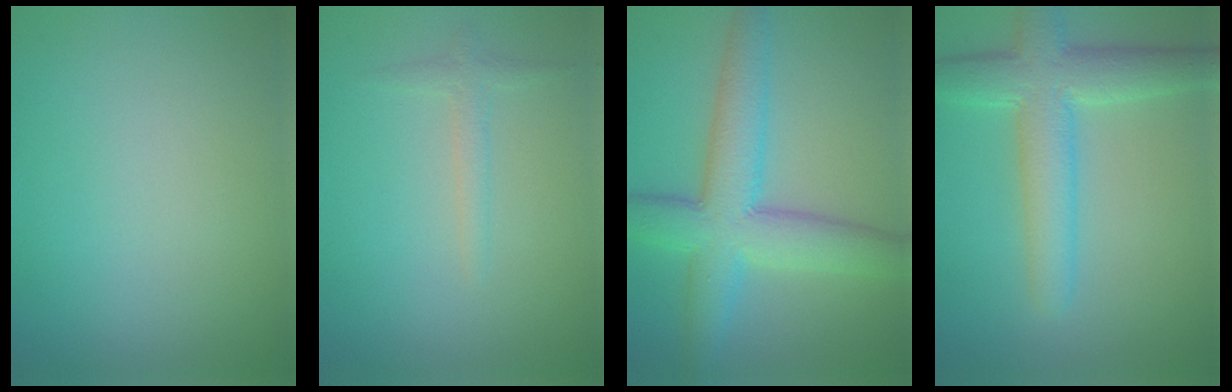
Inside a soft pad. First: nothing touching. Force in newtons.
{"total": 1.3, "press": 1.3, "slide": 0.0}
{"total": 7.6, "press": 7.6, "slide": 0.1}
{"total": 5.9, "press": 5.9, "slide": 0.3}